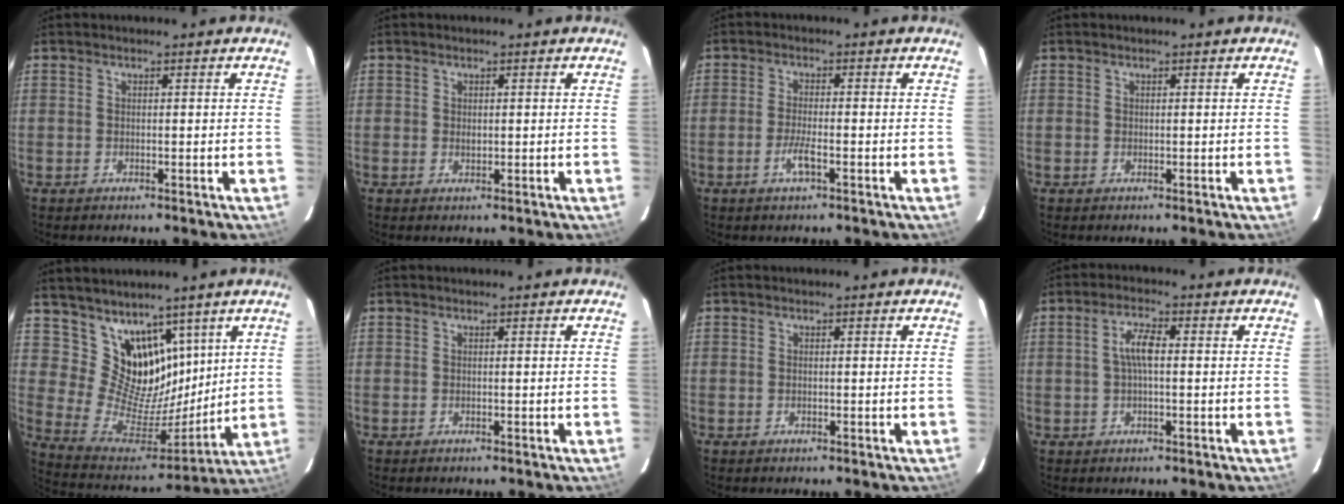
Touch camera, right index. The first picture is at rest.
{"total": 0.9, "force": [0.1, 0.7, 0.6], "torque": [-0.010, 0.001, 0.002]}
{"total": 3.6, "force": [-1.7, 0.4, 3.1], "torque": [-0.066, -0.003, -0.035]}
{"total": 0.0}
{"total": 14.5, "force": [9.1, 9.7, 5.6], "torque": [-0.099, -0.006, 0.186]}
{"total": 0.0}
{"total": 0.0}
{"total": 4.3, "force": [0.2, 1.3, 4.1], "torque": [-0.081, 0.009, 0.005]}